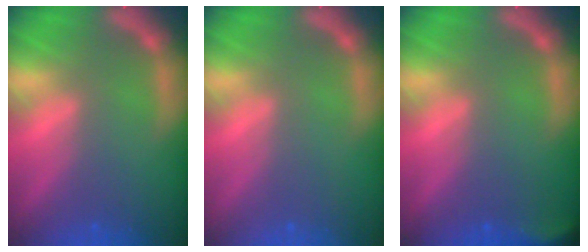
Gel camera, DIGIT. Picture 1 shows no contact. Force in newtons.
{"total": 0.0}
{"total": 2.9}